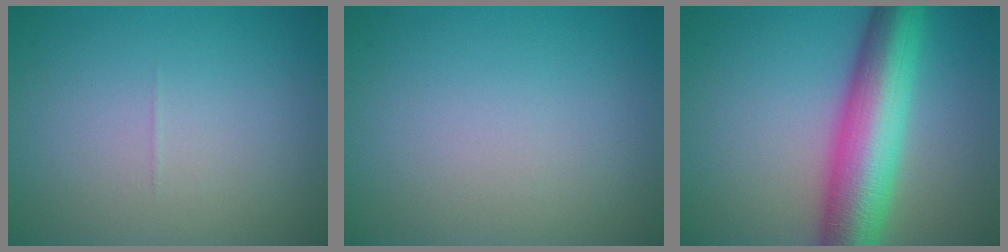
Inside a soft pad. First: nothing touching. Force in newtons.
{"total": 0.0}
{"total": 10.3, "press": 10.3, "slide": 0.1}